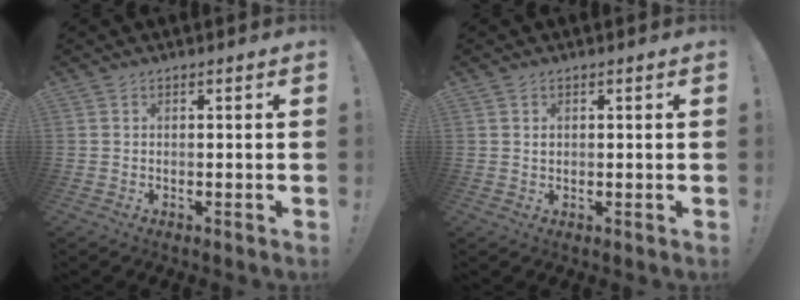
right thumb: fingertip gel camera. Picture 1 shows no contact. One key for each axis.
{"total": 0.9, "fx": 0.4, "fy": 0.7, "fz": 0.1, "tx": 0.005, "ty": 0.000, "tz": 0.007}